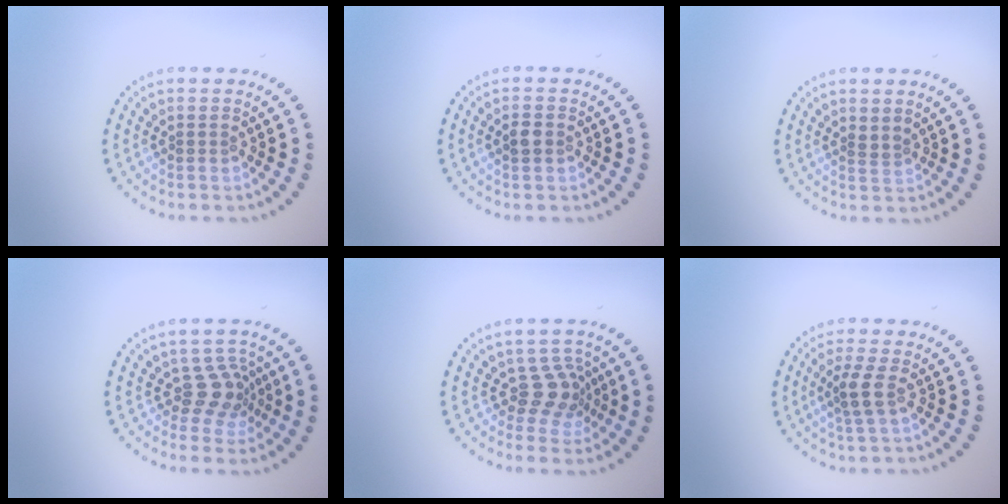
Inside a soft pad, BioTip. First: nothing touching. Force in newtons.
{"total": 1.3, "press": 1.3, "slide": 0.1}
{"total": 0.8, "press": 0.5, "slide": 0.6}
{"total": 2.8, "press": 2.0, "slide": 2.0}
{"total": 2.8, "press": 2.0, "slide": 2.0}
{"total": 2.3, "press": 2.0, "slide": 1.2}